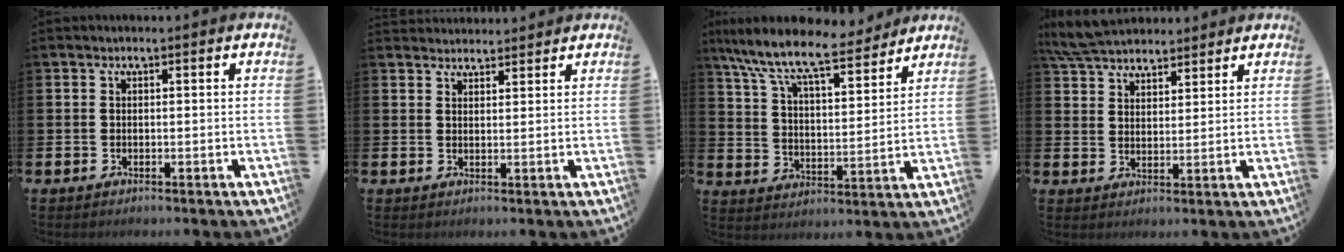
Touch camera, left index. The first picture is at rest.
{"total": 2.5, "force": [2.5, 0.5, -0.2], "torque": [-0.001, -0.010, 0.045]}
{"total": 10.6, "force": [9.1, 2.4, 5.0], "torque": [-0.130, -0.059, 0.152]}
{"total": 6.4, "force": [6.2, 1.5, 1.0], "torque": [-0.048, -0.022, 0.116]}